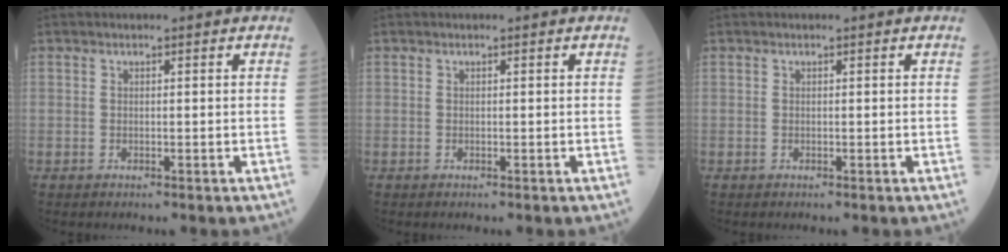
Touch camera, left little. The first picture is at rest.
{"total": 0.0}
{"total": 0.0}